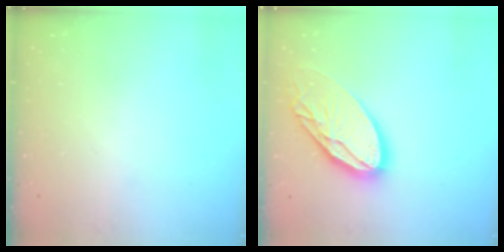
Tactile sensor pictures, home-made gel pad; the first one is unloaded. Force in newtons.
{"total": 18.6, "press": 18.5, "slide": 1.9}